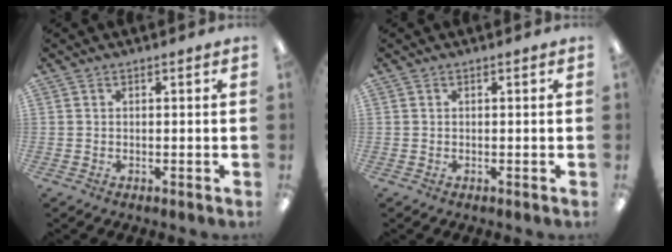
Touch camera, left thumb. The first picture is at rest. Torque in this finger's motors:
{"motor_torque": [-0.08, -0.01, 0.10, -0.08, 0.00]}